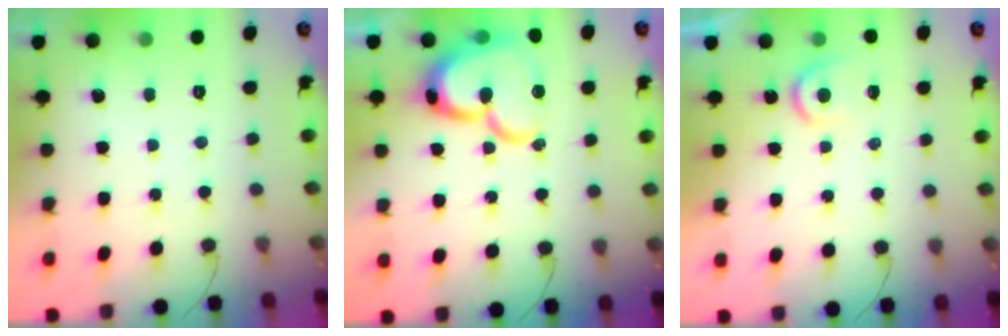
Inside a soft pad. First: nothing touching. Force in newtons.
{"total": 18.9, "press": 18.8, "slide": 2.0}
{"total": 3.6, "press": 3.6, "slide": 0.4}